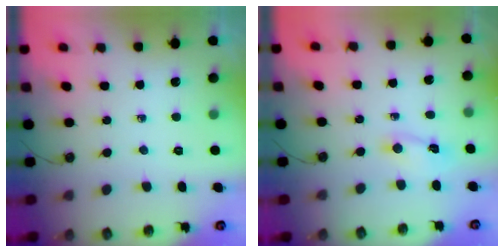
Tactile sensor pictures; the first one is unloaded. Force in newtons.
{"total": 1.8, "press": 1.8, "slide": 0.3}